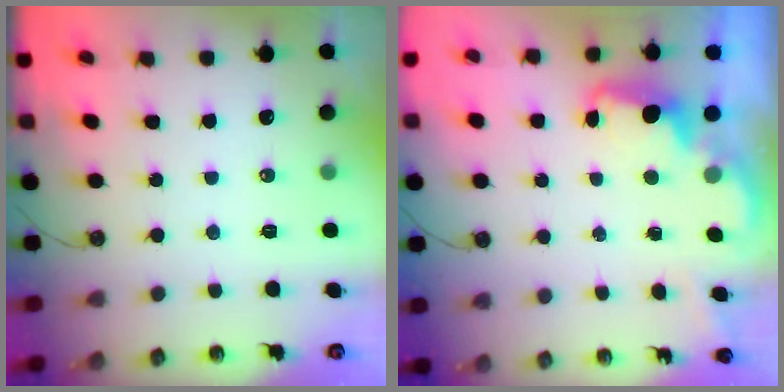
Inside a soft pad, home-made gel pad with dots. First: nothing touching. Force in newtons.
{"total": 2.4, "press": 2.4, "slide": 0.6}